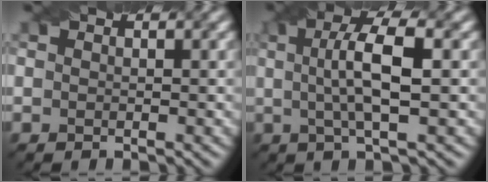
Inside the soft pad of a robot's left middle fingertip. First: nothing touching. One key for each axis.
{"total": 5.9, "fx": 0.6, "fy": 1.4, "fz": 5.7, "tx": -0.099, "ty": 0.007, "tz": 0.011}